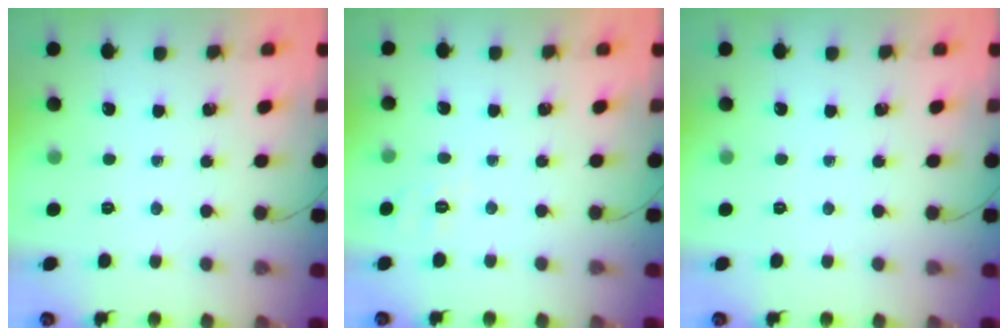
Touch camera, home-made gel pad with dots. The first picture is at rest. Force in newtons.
{"total": 3.9, "press": 3.3, "slide": 2.0}
{"total": 0.0}